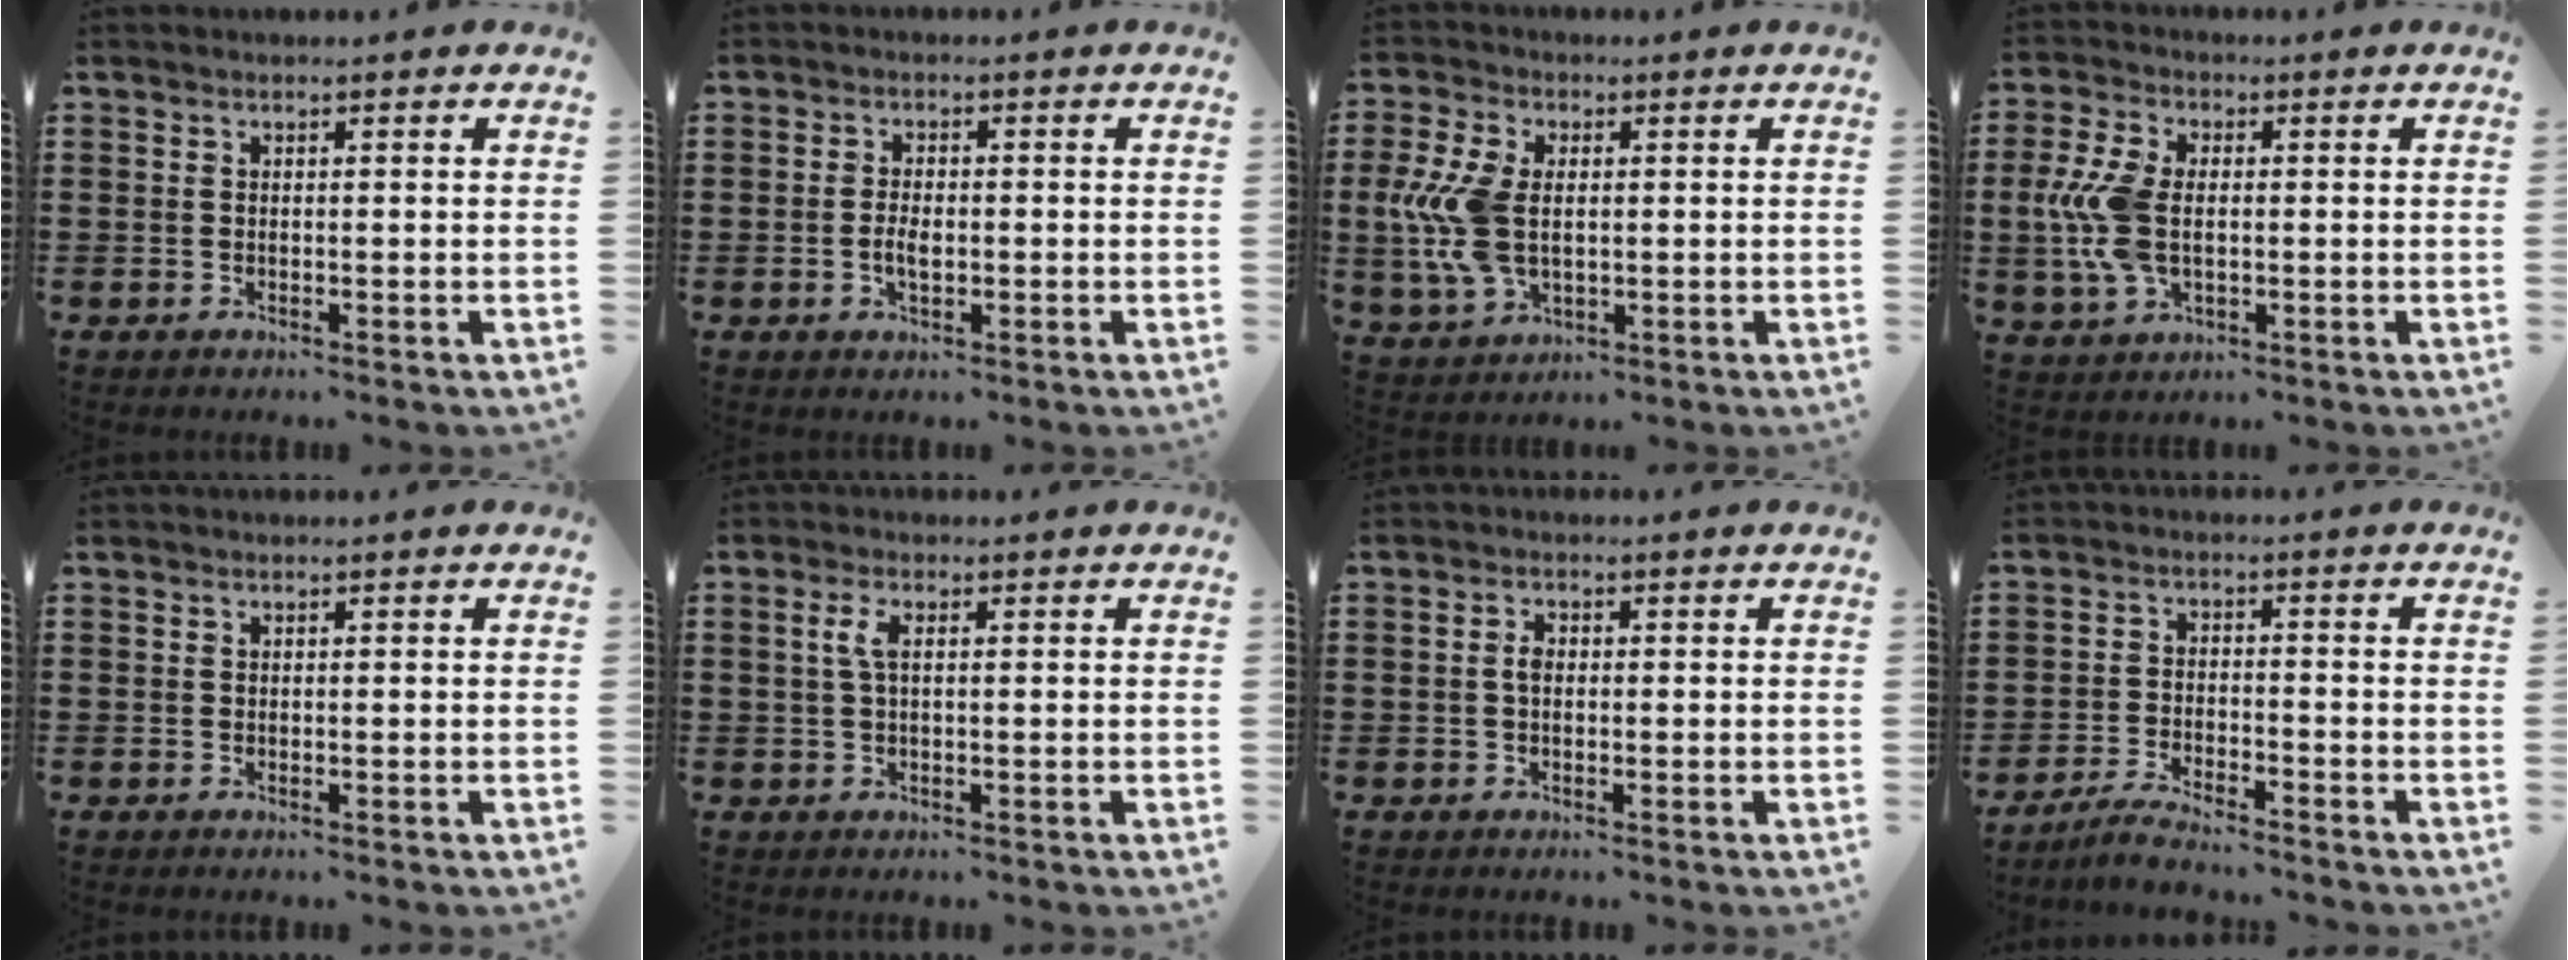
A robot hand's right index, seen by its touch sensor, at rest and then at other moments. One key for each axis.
{"total": 2.8, "fx": -0.5, "fy": 1.3, "fz": 2.4, "tx": -0.053, "ty": 0.000, "tz": -0.012}
{"total": 9.5, "fx": 0.2, "fy": 5.9, "fz": 7.5, "tx": -0.189, "ty": 0.001, "tz": -0.002}
{"total": 9.0, "fx": -0.2, "fy": 5.2, "fz": 7.3, "tx": -0.191, "ty": -0.002, "tz": -0.014}
{"total": 0.0}
{"total": 2.6, "fx": 0.4, "fy": 0.9, "fz": 2.4, "tx": -0.057, "ty": 0.003, "tz": 0.003}
{"total": 1.7, "fx": 0.0, "fy": 0.9, "fz": 1.4, "tx": -0.029, "ty": 0.004, "tz": -0.001}
{"total": 3.2, "fx": -3.1, "fy": 0.1, "fz": 0.8, "tx": -0.025, "ty": 0.005, "tz": -0.065}